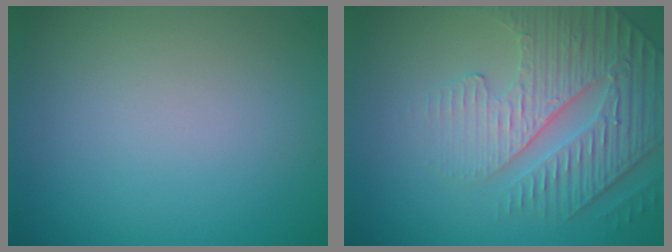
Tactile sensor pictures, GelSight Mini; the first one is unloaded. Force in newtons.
{"total": 4.3, "press": 4.1, "slide": 1.5}